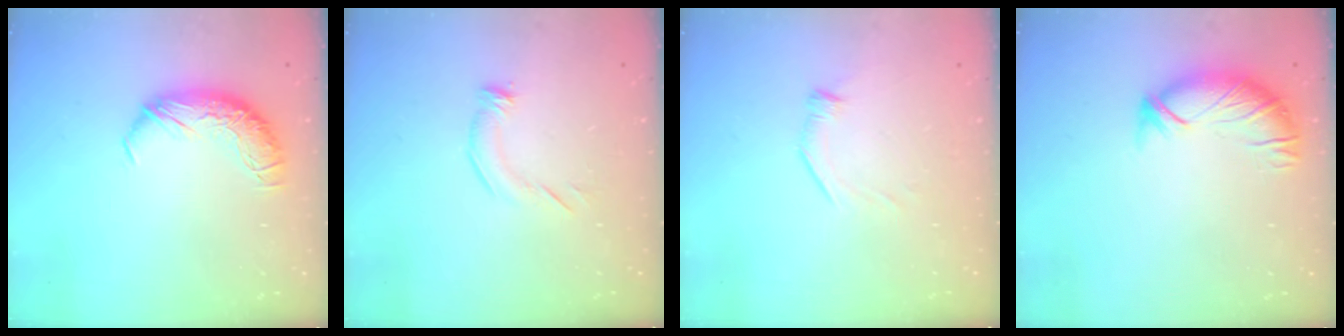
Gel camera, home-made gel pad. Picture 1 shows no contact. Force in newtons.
{"total": 4.0, "press": 3.9, "slide": 0.7}
{"total": 5.8, "press": 5.7, "slide": 1.1}
{"total": 3.3, "press": 3.1, "slide": 1.2}